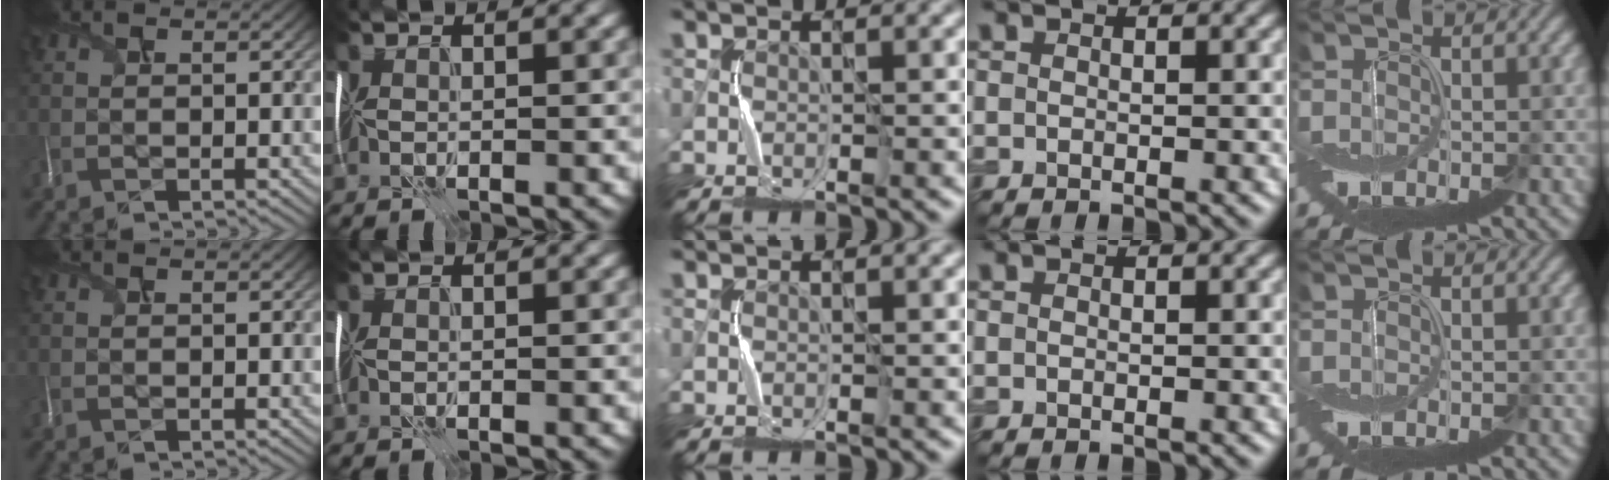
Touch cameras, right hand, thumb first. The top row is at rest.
{}